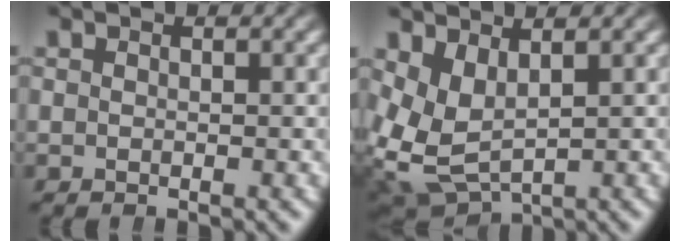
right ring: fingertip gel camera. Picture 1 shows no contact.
{"total": 8.6, "force": [-0.3, 7.3, 4.5], "torque": [-0.143, -0.048, 0.011]}